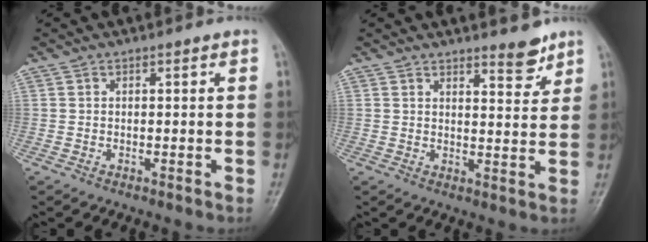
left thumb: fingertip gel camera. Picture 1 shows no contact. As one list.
[{"total": 4.3, "force": [3.5, 1.3, 2.1], "torque": [-0.014, -0.030, 0.050]}]